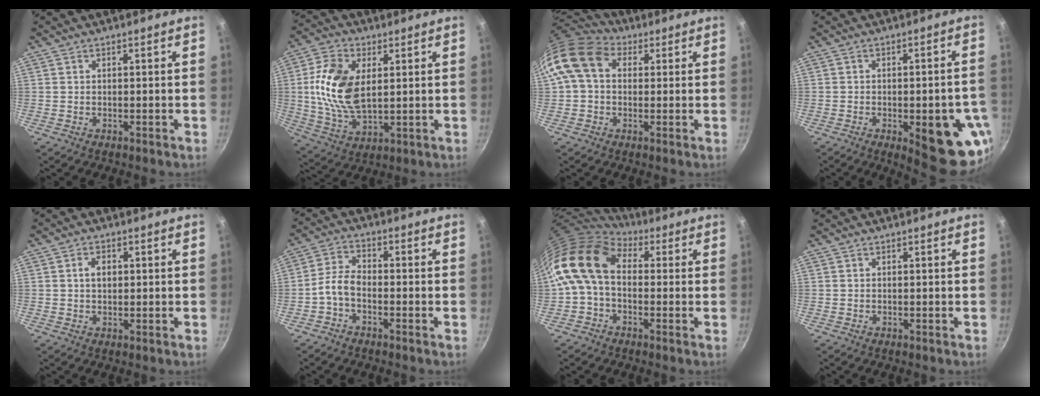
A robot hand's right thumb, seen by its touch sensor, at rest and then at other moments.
{"total": 14.4, "force": [2.4, 8.3, 11.5], "torque": [-0.215, -0.007, 0.048]}
{"total": 13.3, "force": [3.1, 10.0, 8.2], "torque": [-0.147, 0.025, 0.038]}
{"total": 16.2, "force": [-5.3, 6.2, 14.0], "torque": [-0.126, 0.009, -0.059]}
{"total": 2.9, "force": [0.4, 2.0, 2.1], "torque": [-0.024, 0.004, 0.007]}
{"total": 4.4, "force": [-2.3, 2.3, 3.0], "torque": [-0.065, 0.031, -0.056]}
{"total": 12.8, "force": [0.9, 9.0, 9.1], "torque": [-0.156, 0.024, -0.006]}
{"total": 0.0}